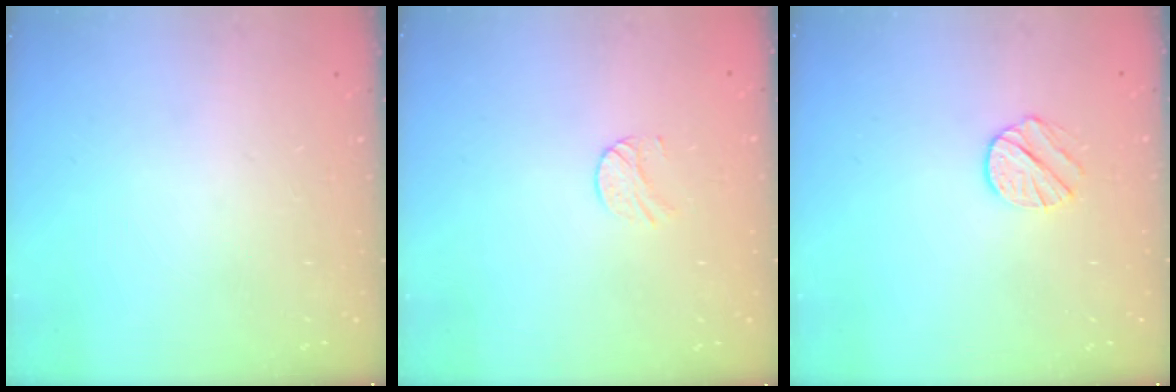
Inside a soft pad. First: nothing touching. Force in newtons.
{"total": 5.3, "press": 5.3, "slide": 0.5}
{"total": 7.7, "press": 7.7, "slide": 0.3}